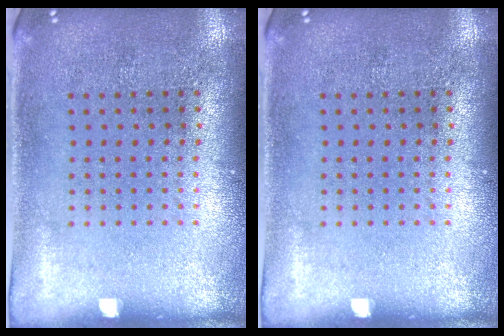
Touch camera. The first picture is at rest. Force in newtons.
{"total": 0.0}